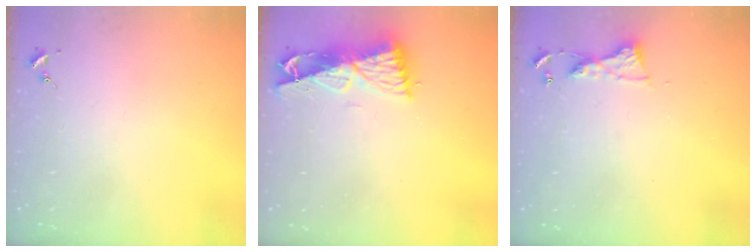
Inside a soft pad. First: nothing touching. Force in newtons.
{"total": 9.6, "press": 9.5, "slide": 1.2}
{"total": 6.0, "press": 6.0, "slide": 0.5}